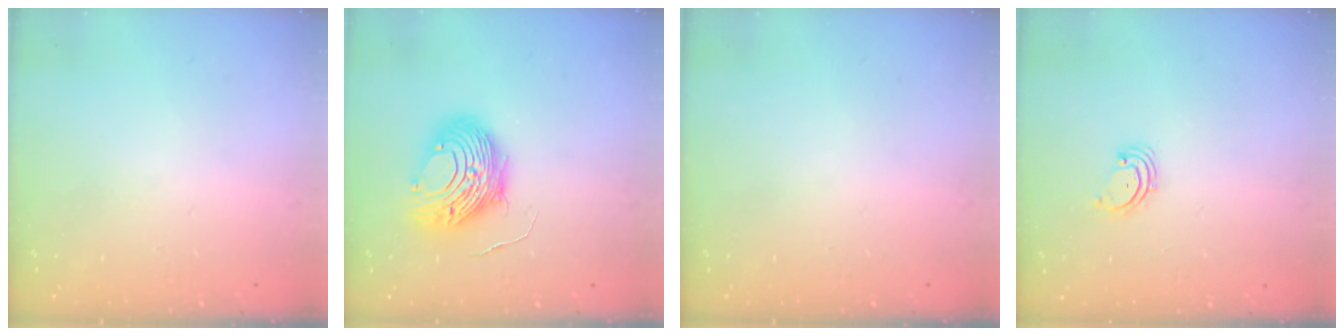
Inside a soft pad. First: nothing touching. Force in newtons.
{"total": 12.5, "press": 12.4, "slide": 1.4}
{"total": 0.0}
{"total": 2.1, "press": 2.1, "slide": 0.3}